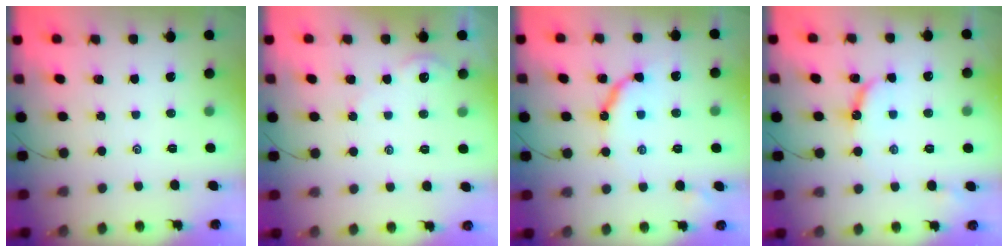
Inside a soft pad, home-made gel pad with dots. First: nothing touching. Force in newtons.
{"total": 1.7, "press": 1.7, "slide": 0.3}
{"total": 9.3, "press": 9.3, "slide": 0.1}
{"total": 8.3, "press": 8.2, "slide": 0.7}